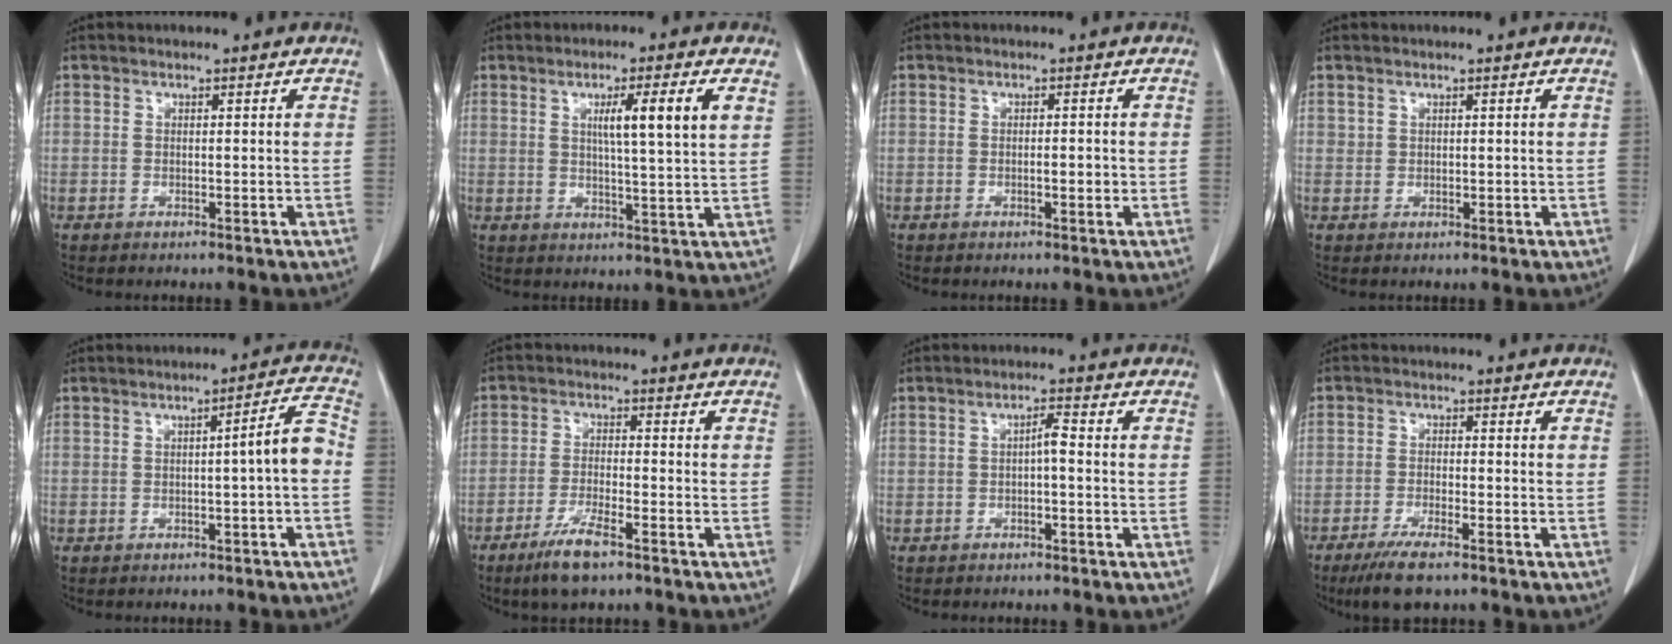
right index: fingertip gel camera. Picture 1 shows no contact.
{"total": 7.6, "force": [2.8, -0.4, 7.0], "torque": [-0.115, -0.001, 0.042]}
{"total": 1.3, "force": [-0.3, 0.4, 1.2], "torque": [-0.019, 0.001, -0.003]}
{"total": 0.7, "force": [0.5, 0.5, 0.1], "torque": [0.008, -0.001, 0.009]}
{"total": 4.6, "force": [-0.8, -0.1, 4.5], "torque": [-0.063, 0.012, -0.012]}
{"total": 6.2, "force": [-4.2, 0.8, 4.5], "torque": [-0.096, -0.008, -0.076]}
{"total": 2.0, "force": [-0.3, 0.3, 1.9], "torque": [-0.036, 0.004, -0.004]}
{"total": 6.3, "force": [-4.4, 0.8, 4.4], "torque": [-0.083, -0.016, -0.072]}